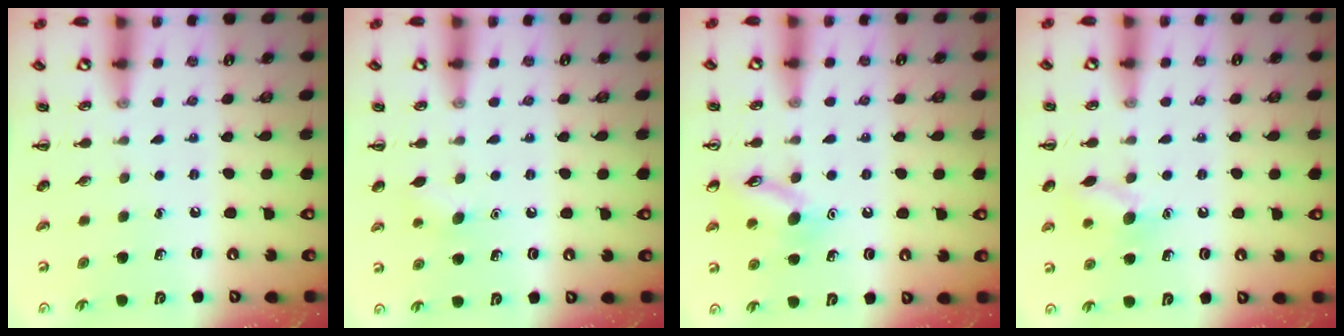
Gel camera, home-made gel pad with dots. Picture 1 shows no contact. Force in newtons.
{"total": 7.0, "press": 6.7, "slide": 1.9}
{"total": 11.5, "press": 11.4, "slide": 1.3}
{"total": 9.4, "press": 9.3, "slide": 1.5}